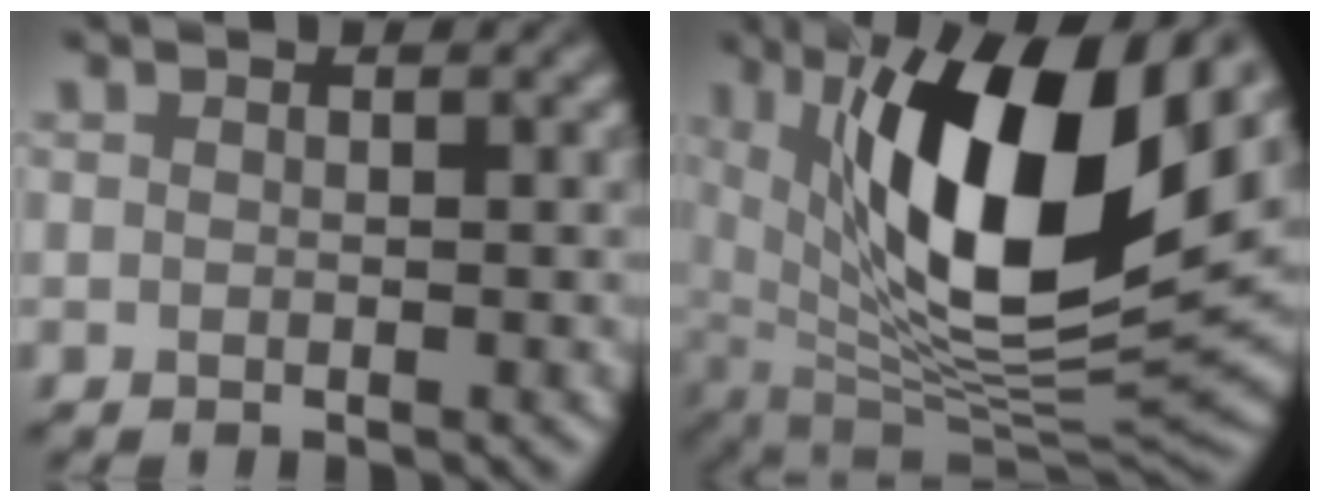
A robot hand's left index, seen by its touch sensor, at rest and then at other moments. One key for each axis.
{"total": 14.8, "fx": 4.7, "fy": 6.0, "fz": 12.7, "tx": -0.205, "ty": -0.013, "tz": 0.079}